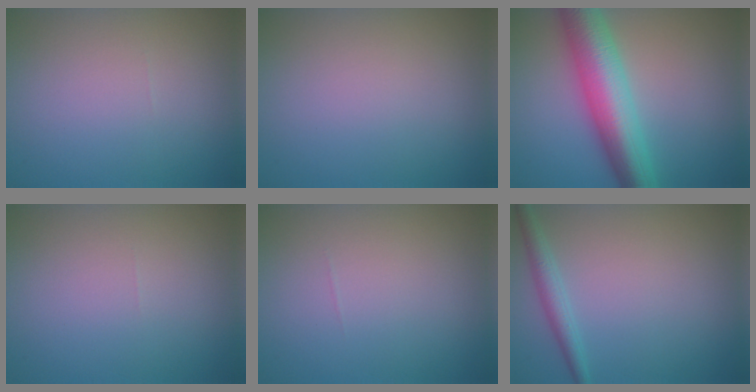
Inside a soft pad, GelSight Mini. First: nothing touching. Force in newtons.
{"total": 0.0}
{"total": 9.3, "press": 9.3, "slide": 0.2}
{"total": 0.0}
{"total": 0.0}
{"total": 2.2, "press": 2.2, "slide": 0.1}